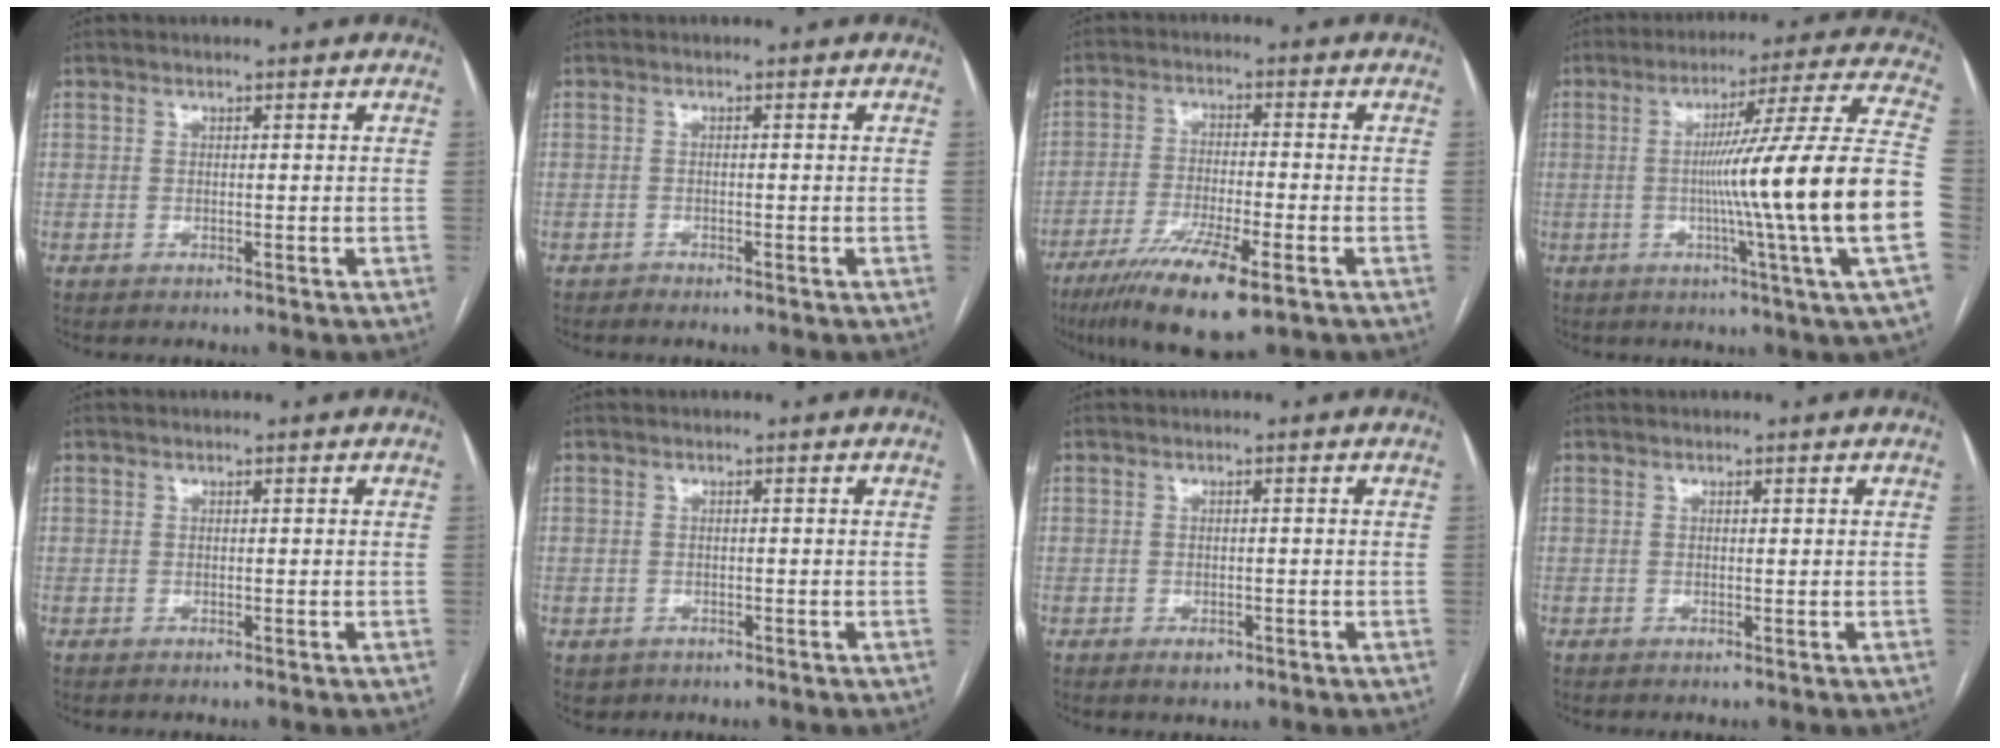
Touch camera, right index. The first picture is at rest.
{"total": 0.6, "force": [-0.5, 0.1, 0.1], "torque": [-0.008, -0.001, -0.011]}
{"total": 11.6, "force": [-6.9, 1.3, 9.3], "torque": [-0.164, -0.029, -0.114]}
{"total": 22.1, "force": [-3.4, -3.1, 21.6], "torque": [-0.274, -0.001, -0.070]}
{"total": 0.0}
{"total": 2.0, "force": [-0.8, 1.8, 0.2], "torque": [0.000, 0.005, -0.005]}
{"total": 1.8, "force": [-1.0, 1.1, 1.0], "torque": [-0.010, 0.002, -0.007]}
{"total": 0.0}